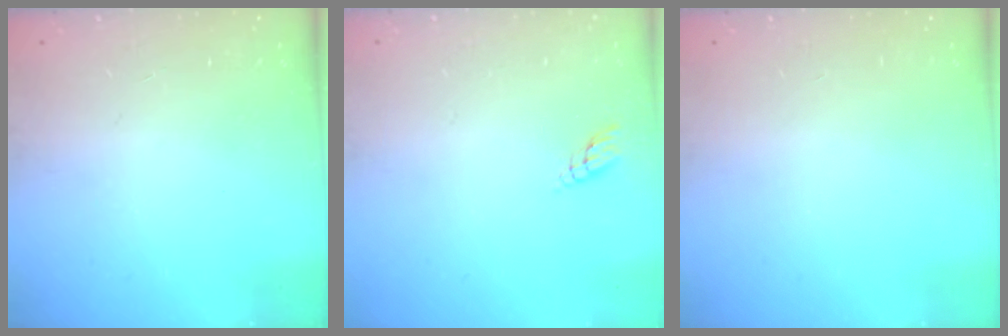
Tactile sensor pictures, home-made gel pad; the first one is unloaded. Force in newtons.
{"total": 2.8, "press": 2.8, "slide": 0.3}
{"total": 0.0}